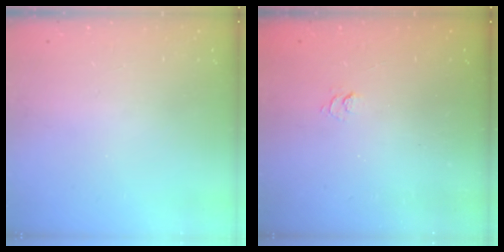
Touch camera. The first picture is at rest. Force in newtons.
{"total": 1.9, "press": 1.5, "slide": 1.3}